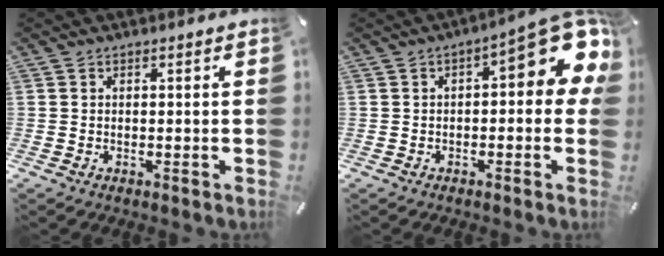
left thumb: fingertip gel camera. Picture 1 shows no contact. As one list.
[{"total": 13.6, "force": [4.8, 5.2, 11.6], "torque": [-0.144, -0.039, 0.075]}]